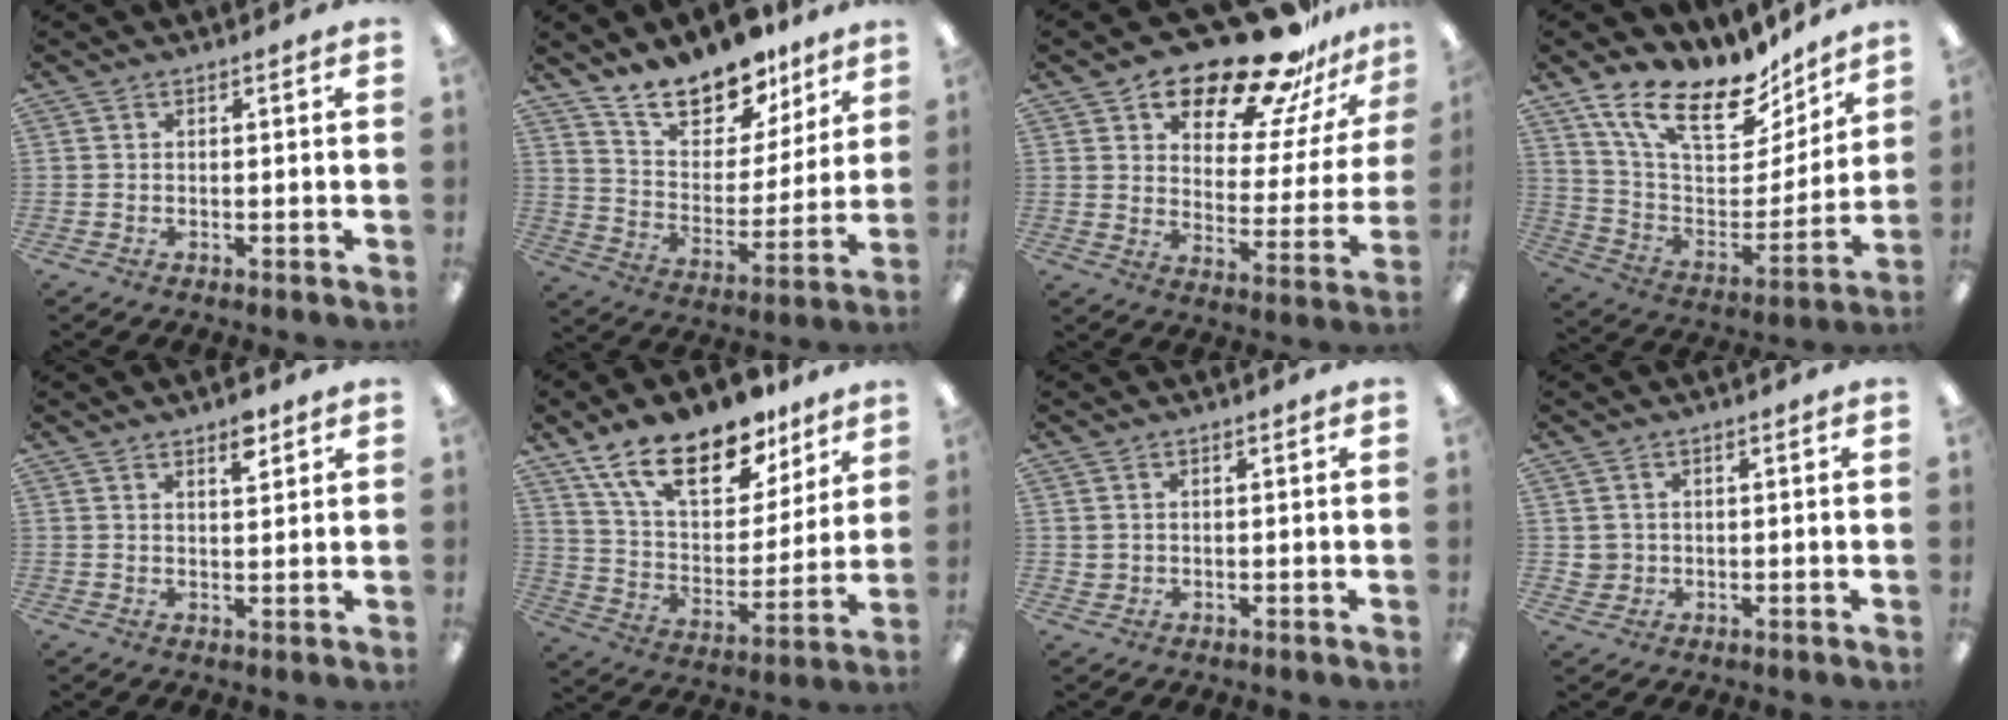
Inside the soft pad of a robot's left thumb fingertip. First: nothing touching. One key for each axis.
{"total": 16.0, "fx": 13.3, "fy": 7.0, "fz": 5.4, "tx": -0.096, "ty": -0.098, "tz": 0.241}
{"total": 21.7, "fx": 18.0, "fy": 7.1, "fz": 9.9, "tx": -0.149, "ty": -0.128, "tz": 0.300}
{"total": 19.9, "fx": 14.2, "fy": 8.6, "fz": 11.0, "tx": -0.193, "ty": -0.097, "tz": 0.252}
{"total": 4.3, "fx": 3.1, "fy": 1.6, "fz": 2.5, "tx": -0.023, "ty": -0.015, "tz": 0.049}
{"total": 20.9, "fx": 14.5, "fy": 9.5, "fz": 11.6, "tx": -0.208, "ty": -0.079, "tz": 0.257}
{"total": 1.3, "fx": 0.7, "fy": 1.1, "fz": 0.0, "tx": -0.001, "ty": 0.003, "tz": 0.012}
{"total": 2.6, "fx": 0.7, "fy": 2.5, "fz": 0.1, "tx": -0.007, "ty": 0.004, "tz": 0.012}